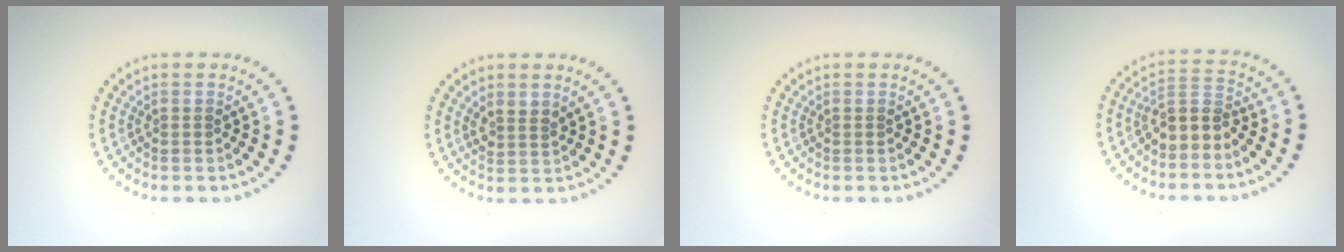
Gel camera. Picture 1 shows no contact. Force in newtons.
{"total": 1.6, "press": 1.3, "slide": 0.9}
{"total": 0.0}
{"total": 2.9, "press": 2.5, "slide": 1.4}